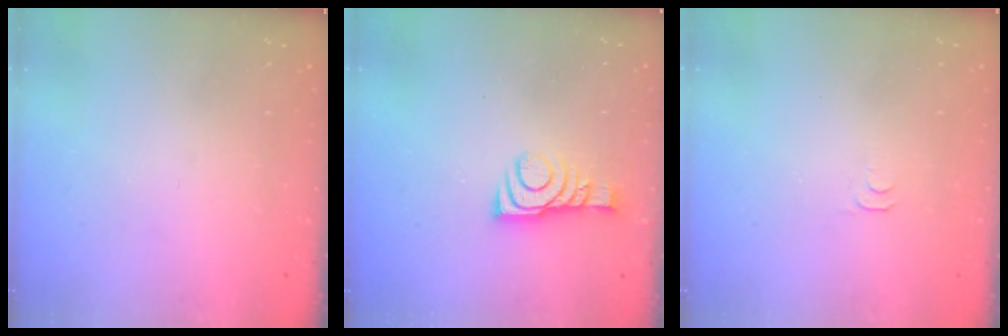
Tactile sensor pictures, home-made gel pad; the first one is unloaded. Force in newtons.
{"total": 9.1, "press": 9.1, "slide": 0.4}
{"total": 2.8, "press": 2.7, "slide": 0.5}